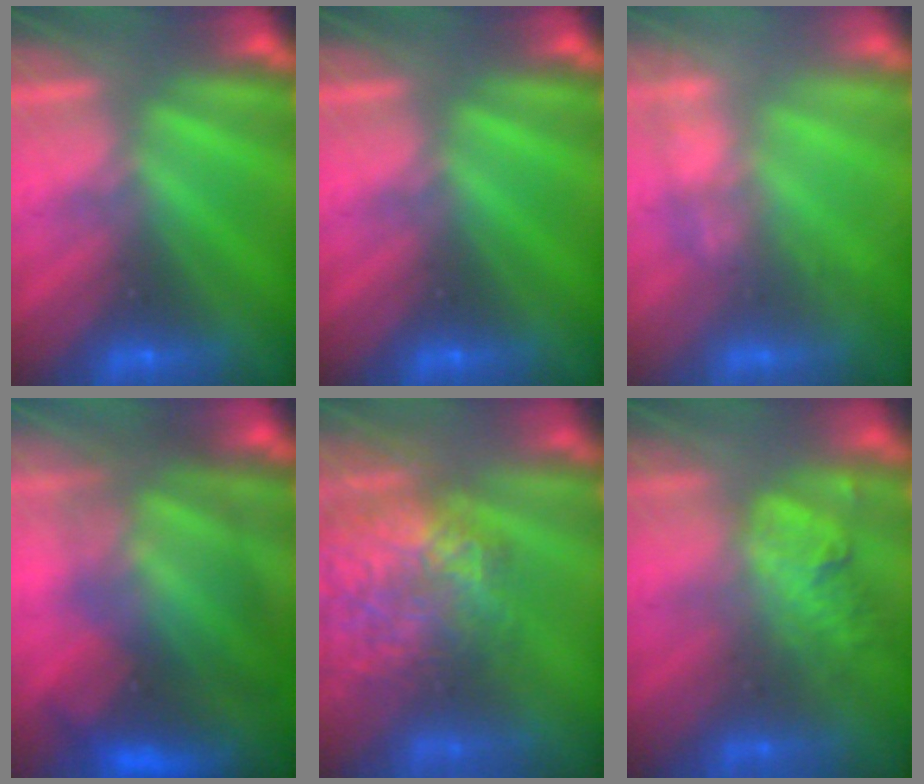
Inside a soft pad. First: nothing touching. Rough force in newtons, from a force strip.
{"total": 0.0}
{"total": 2.7}
{"total": 7.4}
{"total": 10.2}
{"total": 2.2}